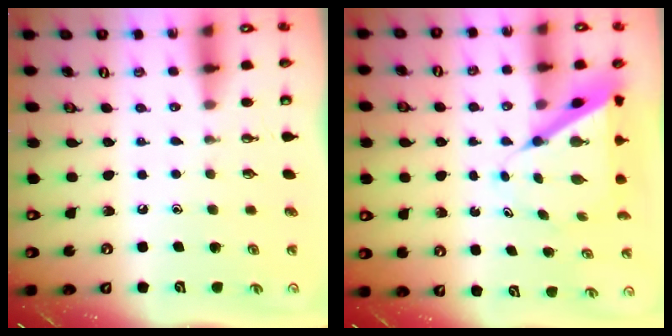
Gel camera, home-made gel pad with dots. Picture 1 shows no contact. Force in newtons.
{"total": 8.3, "press": 8.2, "slide": 0.7}